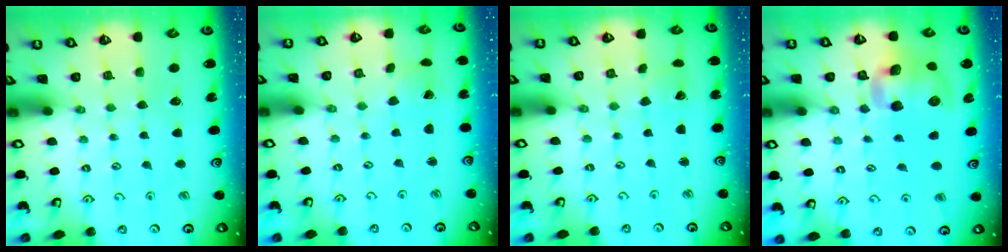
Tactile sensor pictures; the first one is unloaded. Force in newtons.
{"total": 1.7, "press": 1.7, "slide": 0.1}
{"total": 2.6, "press": 2.6, "slide": 0.2}
{"total": 12.6, "press": 12.4, "slide": 2.1}